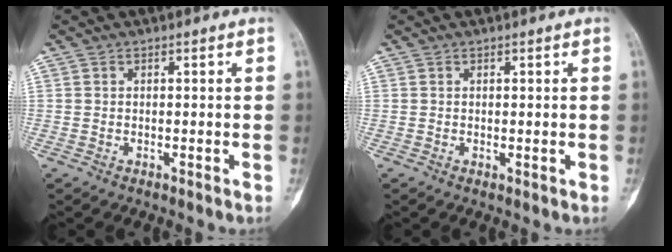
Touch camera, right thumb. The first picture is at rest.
{"total": 0.5, "force": [0.1, 0.3, 0.4], "torque": [-0.002, 0.000, 0.004]}